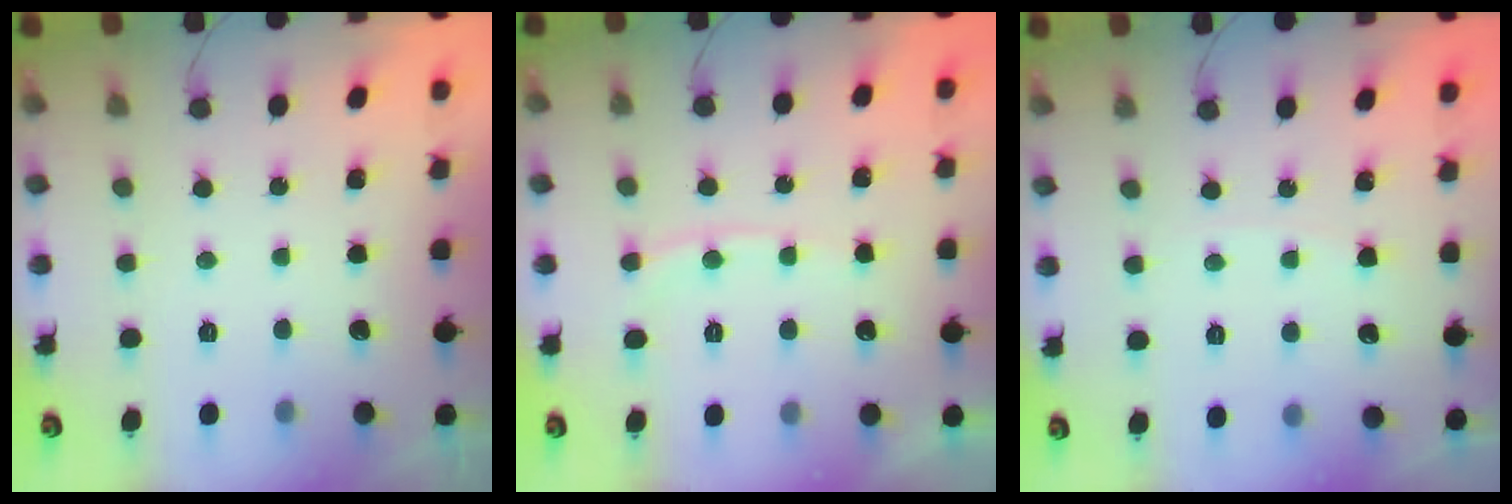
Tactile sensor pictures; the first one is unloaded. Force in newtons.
{"total": 7.0, "press": 6.9, "slide": 1.0}
{"total": 2.3, "press": 2.3, "slide": 0.3}